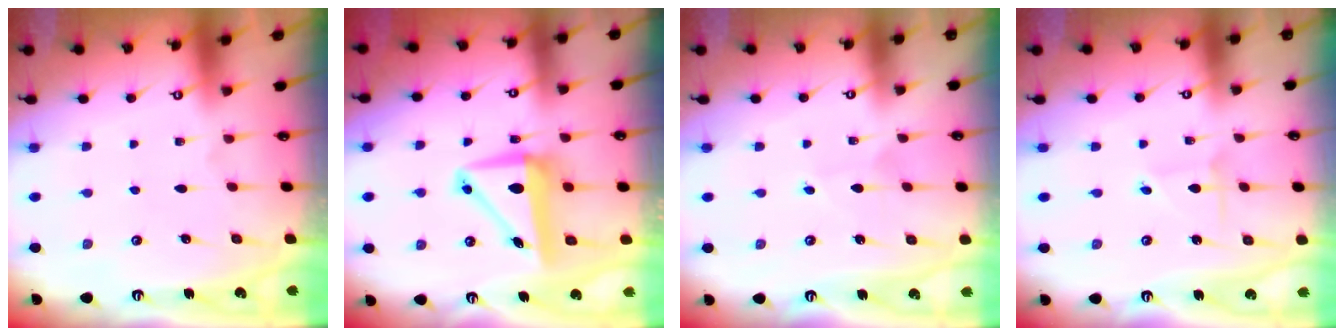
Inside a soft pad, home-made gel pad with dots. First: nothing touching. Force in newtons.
{"total": 8.9, "press": 8.7, "slide": 1.6}
{"total": 3.0, "press": 3.0, "slide": 0.2}
{"total": 1.8, "press": 1.8, "slide": 0.1}